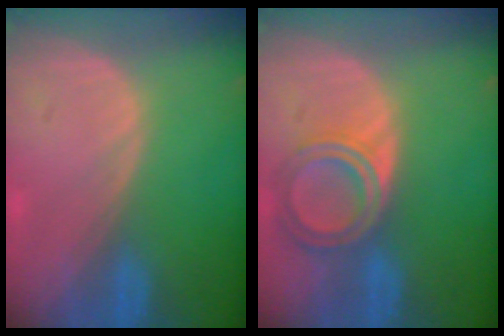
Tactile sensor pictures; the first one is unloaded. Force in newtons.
{"total": 6.5, "press": 5.8, "slide": 2.9}